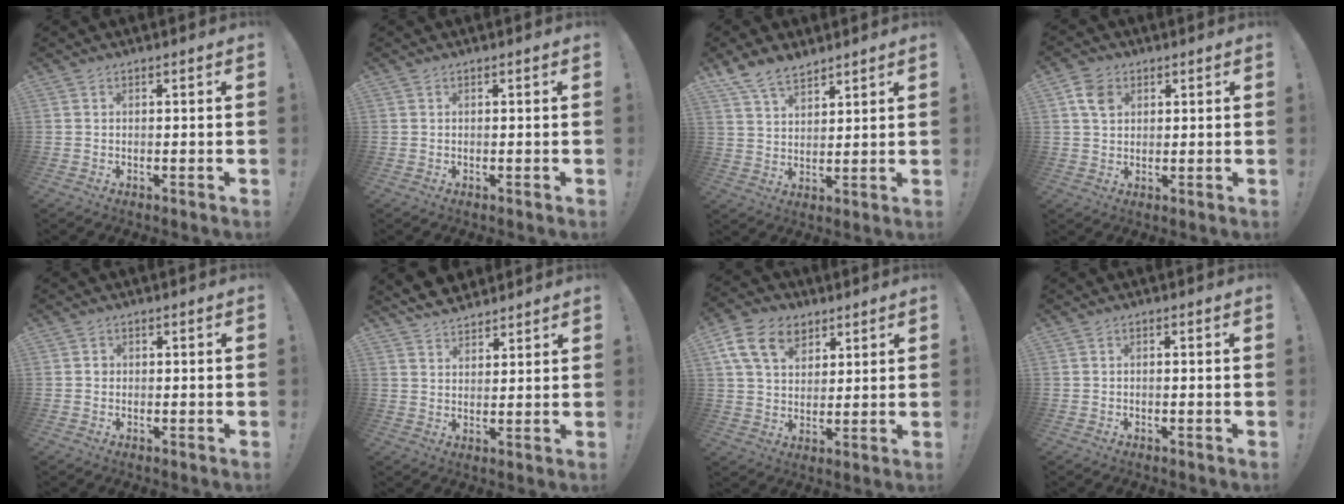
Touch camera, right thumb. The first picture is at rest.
{"total": 0.0}
{"total": 8.3, "force": [6.6, 3.8, 3.2], "torque": [-0.072, -0.032, 0.130]}
{"total": 6.1, "force": [2.5, 4.7, 3.1], "torque": [-0.048, 0.003, 0.049]}
{"total": 1.0, "force": [-0.2, 0.9, 0.3], "torque": [-0.001, 0.001, -0.004]}
{"total": 6.5, "force": [5.9, 2.4, 1.1], "torque": [-0.024, -0.032, 0.112]}
{"total": 13.9, "force": [6.7, 9.6, 7.4], "torque": [-0.122, -0.021, 0.133]}
{"total": 0.6, "force": [-0.4, -0.1, 0.4], "torque": [-0.008, 0.000, -0.007]}